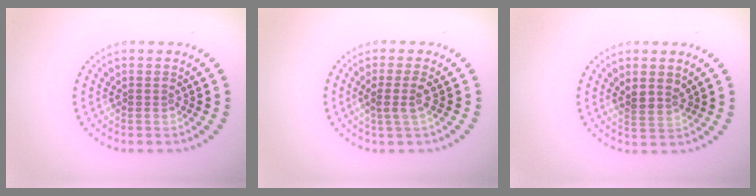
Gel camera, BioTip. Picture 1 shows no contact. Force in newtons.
{"total": 1.8, "press": 1.4, "slide": 1.2}
{"total": 2.2, "press": 1.8, "slide": 1.2}